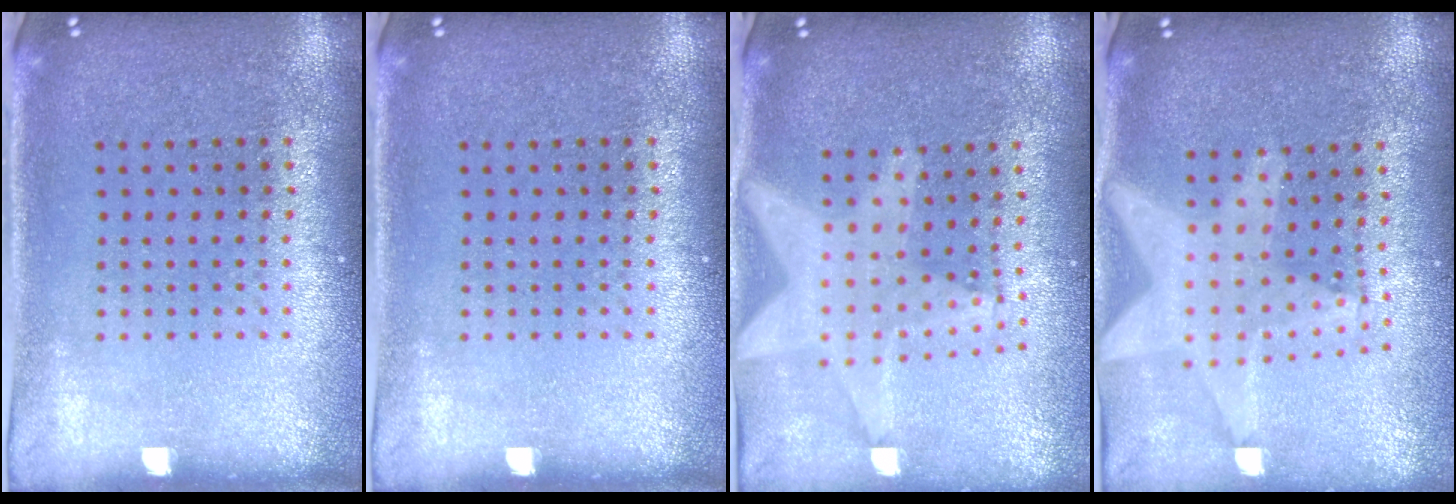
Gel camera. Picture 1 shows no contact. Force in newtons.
{"total": 0.0}
{"total": 2.3, "press": 1.9, "slide": 1.3}
{"total": 2.2, "press": 1.7, "slide": 1.3}